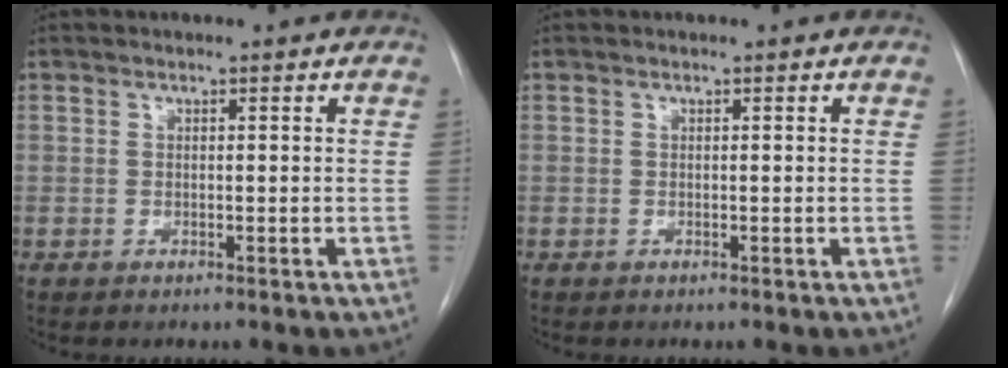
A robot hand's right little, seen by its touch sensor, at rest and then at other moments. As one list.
[{"total": 0.0}]